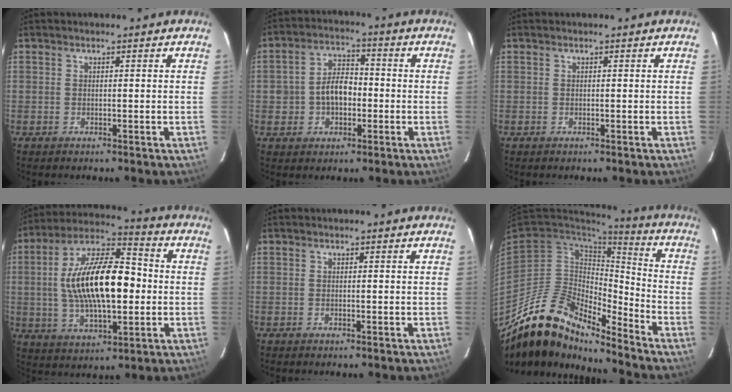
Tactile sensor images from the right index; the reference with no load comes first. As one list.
[{"total": 7.1, "force": [-1.3, 5.2, 4.6], "torque": [-0.085, 0.022, -0.011]}, {"total": 0.0}, {"total": 19.9, "force": [-0.1, 8.4, 18.0], "torque": [-0.334, 0.015, -0.003]}, {"total": 0.0}, {"total": 17.7, "force": [-14.9, 5.5, 7.7], "torque": [-0.140, -0.007, -0.278]}]